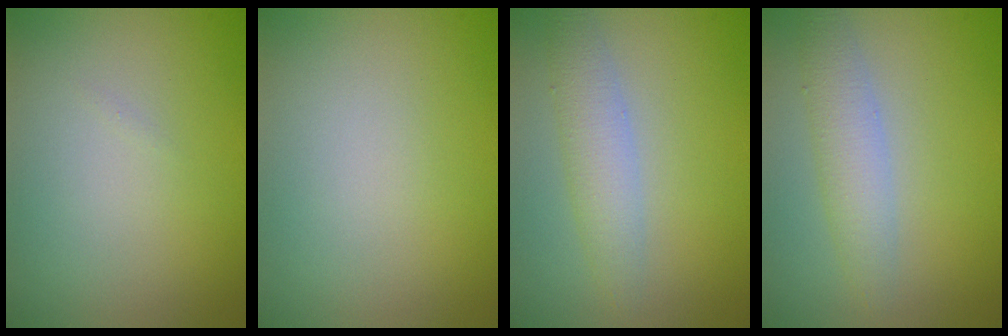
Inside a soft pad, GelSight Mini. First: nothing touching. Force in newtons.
{"total": 0.0}
{"total": 2.9, "press": 2.9, "slide": 0.1}
{"total": 2.9, "press": 2.9, "slide": 0.1}